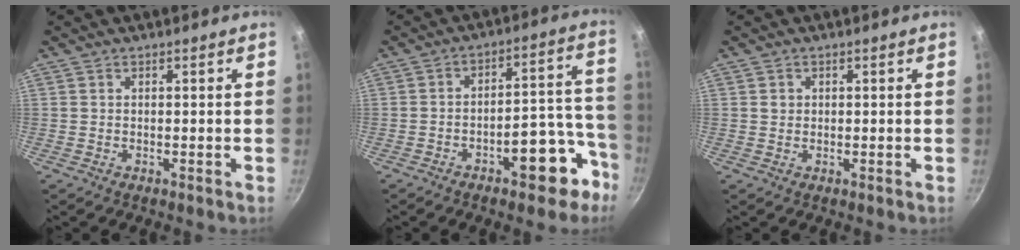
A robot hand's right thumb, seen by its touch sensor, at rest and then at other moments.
{"total": 12.2, "force": [-6.6, 5.6, 8.7], "torque": [-0.067, 0.081, -0.082]}
{"total": 1.2, "force": [0.3, 1.1, 0.3], "torque": [-0.001, 0.004, 0.004]}